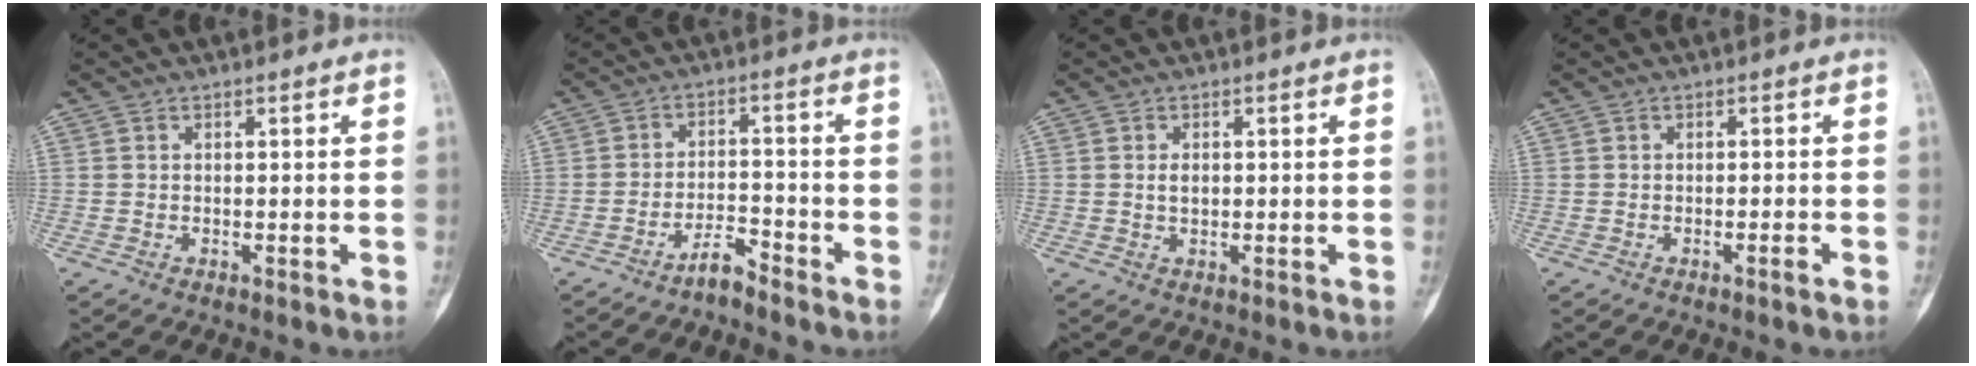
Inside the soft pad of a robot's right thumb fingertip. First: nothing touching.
{"total": 3.6, "force": [-3.3, 0.6, 1.4], "torque": [-0.022, 0.025, -0.063]}
{"total": 1.8, "force": [0.2, 1.2, 1.4], "torque": [-0.022, 0.000, 0.005]}
{"total": 1.2, "force": [-0.7, 0.0, 0.9], "torque": [-0.020, 0.004, -0.011]}